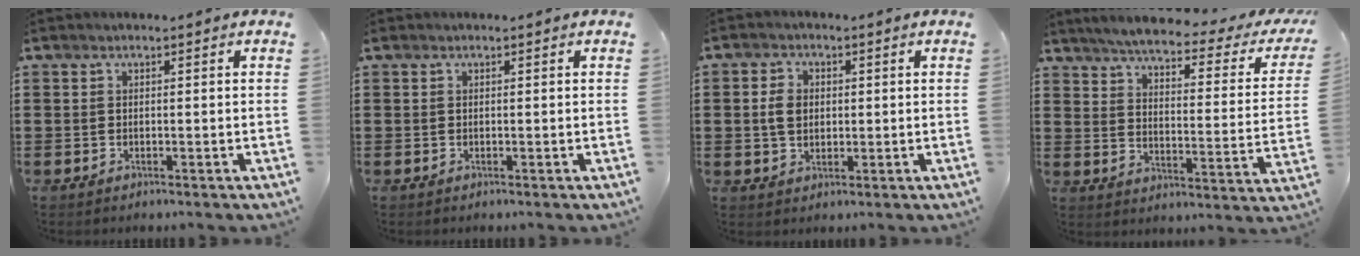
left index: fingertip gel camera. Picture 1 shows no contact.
{"total": 0.0}
{"total": 3.8, "force": [0.3, 2.9, 2.4], "torque": [-0.053, 0.011, 0.002]}
{"total": 4.4, "force": [3.7, 0.0, 2.4], "torque": [-0.067, -0.026, 0.056]}